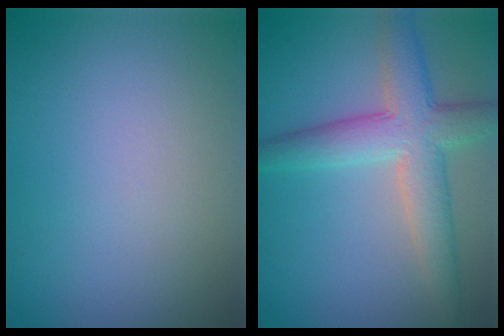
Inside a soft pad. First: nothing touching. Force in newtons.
{"total": 4.6, "press": 4.6, "slide": 0.3}